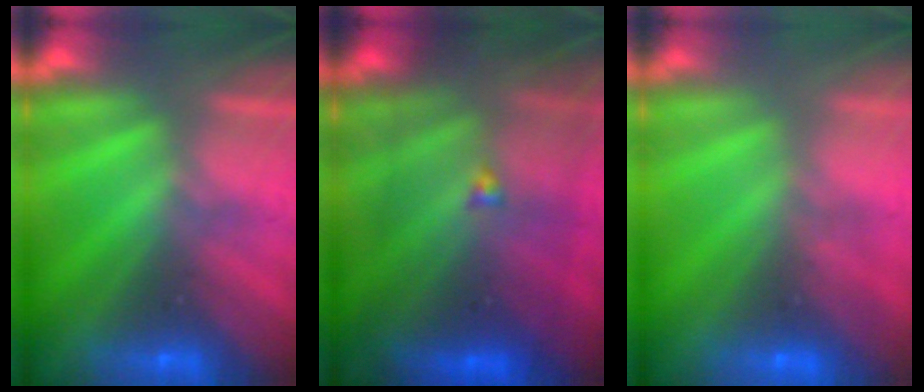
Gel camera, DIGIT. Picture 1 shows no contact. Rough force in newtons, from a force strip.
{"total": 8.9}
{"total": 4.8}